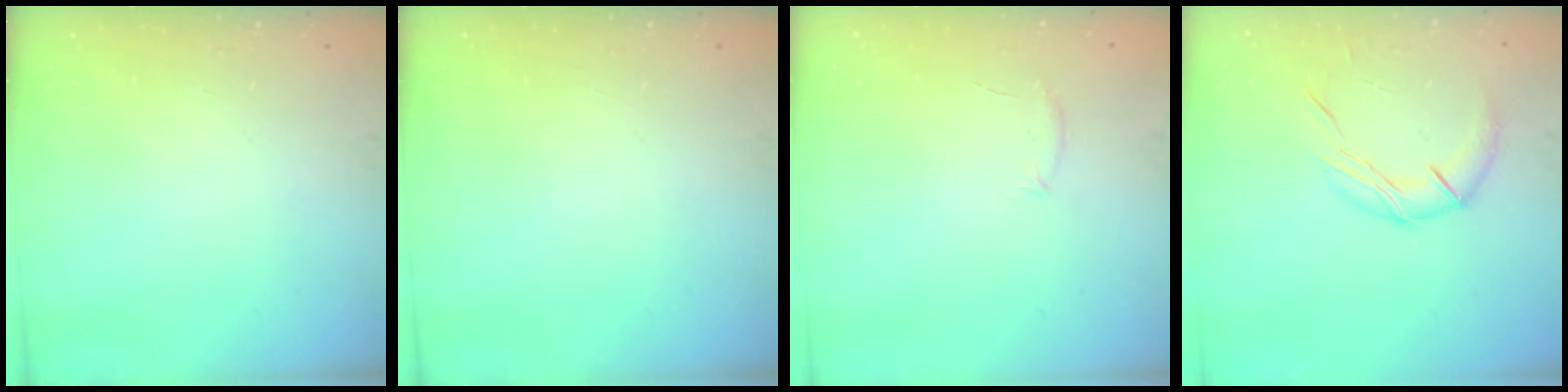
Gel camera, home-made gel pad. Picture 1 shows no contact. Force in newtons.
{"total": 0.0}
{"total": 4.4, "press": 4.2, "slide": 1.3}
{"total": 10.1, "press": 10.1, "slide": 0.2}